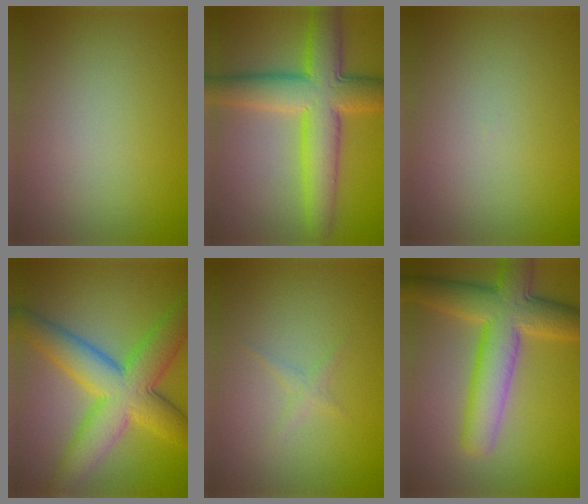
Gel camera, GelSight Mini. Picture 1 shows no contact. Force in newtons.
{"total": 8.9, "press": 8.9, "slide": 0.1}
{"total": 0.0}
{"total": 9.8, "press": 9.8, "slide": 0.2}
{"total": 0.9, "press": 0.9, "slide": 0.0}
{"total": 8.4, "press": 8.4, "slide": 0.3}